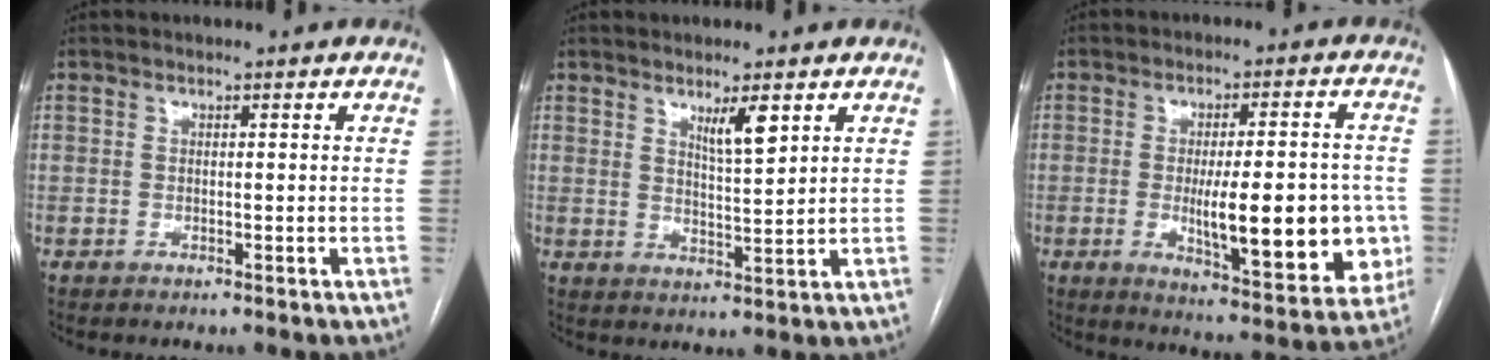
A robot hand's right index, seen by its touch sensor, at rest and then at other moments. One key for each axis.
{"total": 4.5, "fx": 2.6, "fy": 0.5, "fz": 3.6, "tx": -0.063, "ty": -0.007, "tz": 0.049}
{"total": 16.8, "fx": -2.6, "fy": 4.5, "fz": 16.0, "tx": -0.208, "ty": -0.003, "tz": -0.023}